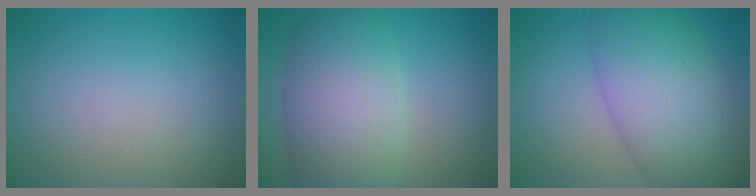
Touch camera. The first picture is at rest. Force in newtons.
{"total": 8.3, "press": 8.3, "slide": 0.2}
{"total": 8.6, "press": 8.6, "slide": 0.2}